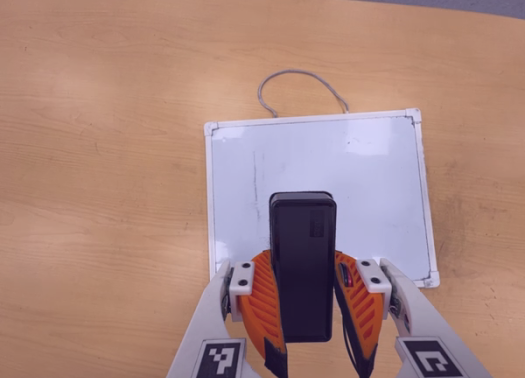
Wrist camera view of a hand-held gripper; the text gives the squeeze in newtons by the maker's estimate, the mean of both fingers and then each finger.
{"total": 7.5, "left": 6.7, "right": 8.4}